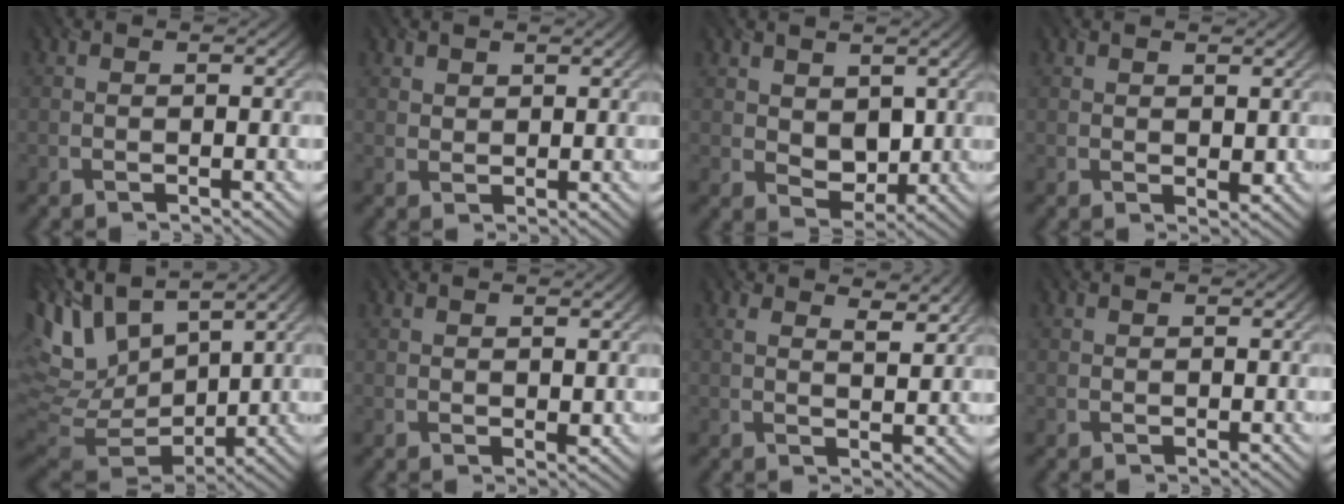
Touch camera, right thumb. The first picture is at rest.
{"total": 1.8, "force": [1.3, 1.1, 0.5], "torque": [-0.014, -0.001, 0.029]}
{"total": 4.5, "force": [1.6, 3.2, 2.8], "torque": [-0.065, -0.011, 0.031]}
{"total": 1.7, "force": [1.0, 0.9, 1.1], "torque": [-0.021, -0.006, 0.022]}
{"total": 11.5, "force": [5.1, 6.3, 8.1], "torque": [-0.210, 0.006, 0.096]}
{"total": 1.5, "force": [0.9, 0.7, 0.9], "torque": [-0.018, -0.005, 0.021]}
{"total": 5.2, "force": [4.0, 1.5, 3.0], "torque": [-0.056, -0.008, 0.068]}
{"total": 0.5, "force": [0.5, 0.2, 0.0], "torque": [-0.001, 0.000, 0.010]}